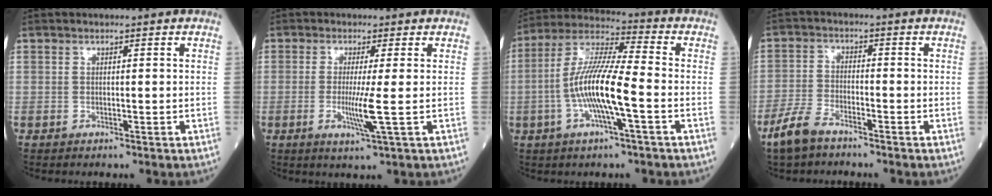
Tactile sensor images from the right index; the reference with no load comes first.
{"total": 4.6, "force": [-0.6, -1.0, 4.5], "torque": [-0.093, -0.015, -0.012]}
{"total": 12.5, "force": [-2.8, 1.1, 12.1], "torque": [-0.245, 0.005, -0.060]}
{"total": 5.5, "force": [-4.4, 1.6, 2.8], "torque": [-0.071, -0.005, -0.089]}